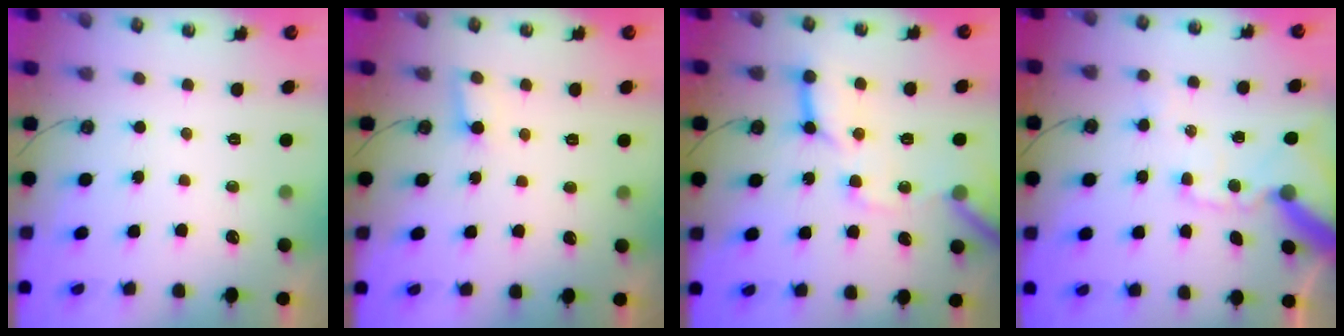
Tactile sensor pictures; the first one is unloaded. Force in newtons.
{"total": 4.1, "press": 4.1, "slide": 0.3}
{"total": 15.8, "press": 15.7, "slide": 1.8}
{"total": 14.5, "press": 14.3, "slide": 2.5}